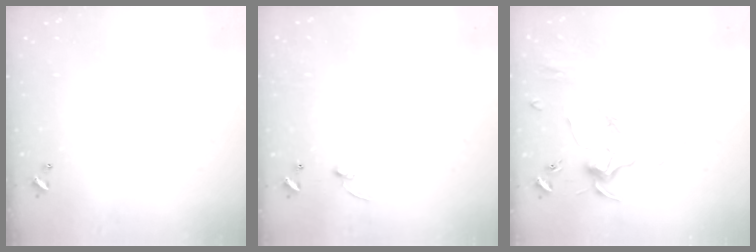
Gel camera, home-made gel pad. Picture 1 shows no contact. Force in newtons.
{"total": 1.7, "press": 1.5, "slide": 0.7}
{"total": 2.0, "press": 1.9, "slide": 0.7}